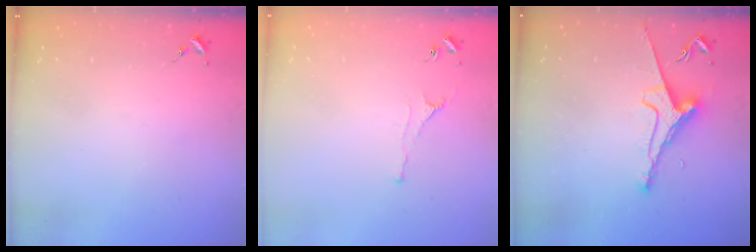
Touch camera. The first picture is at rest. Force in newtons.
{"total": 2.2, "press": 2.1, "slide": 0.4}
{"total": 8.0, "press": 7.9, "slide": 1.2}